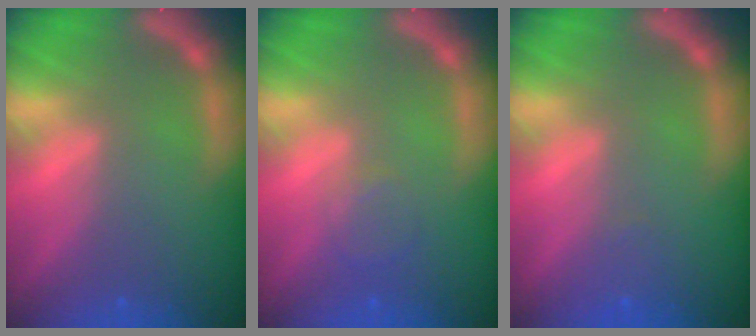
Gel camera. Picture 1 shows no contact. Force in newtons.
{"total": 2.0}
{"total": 1.0}